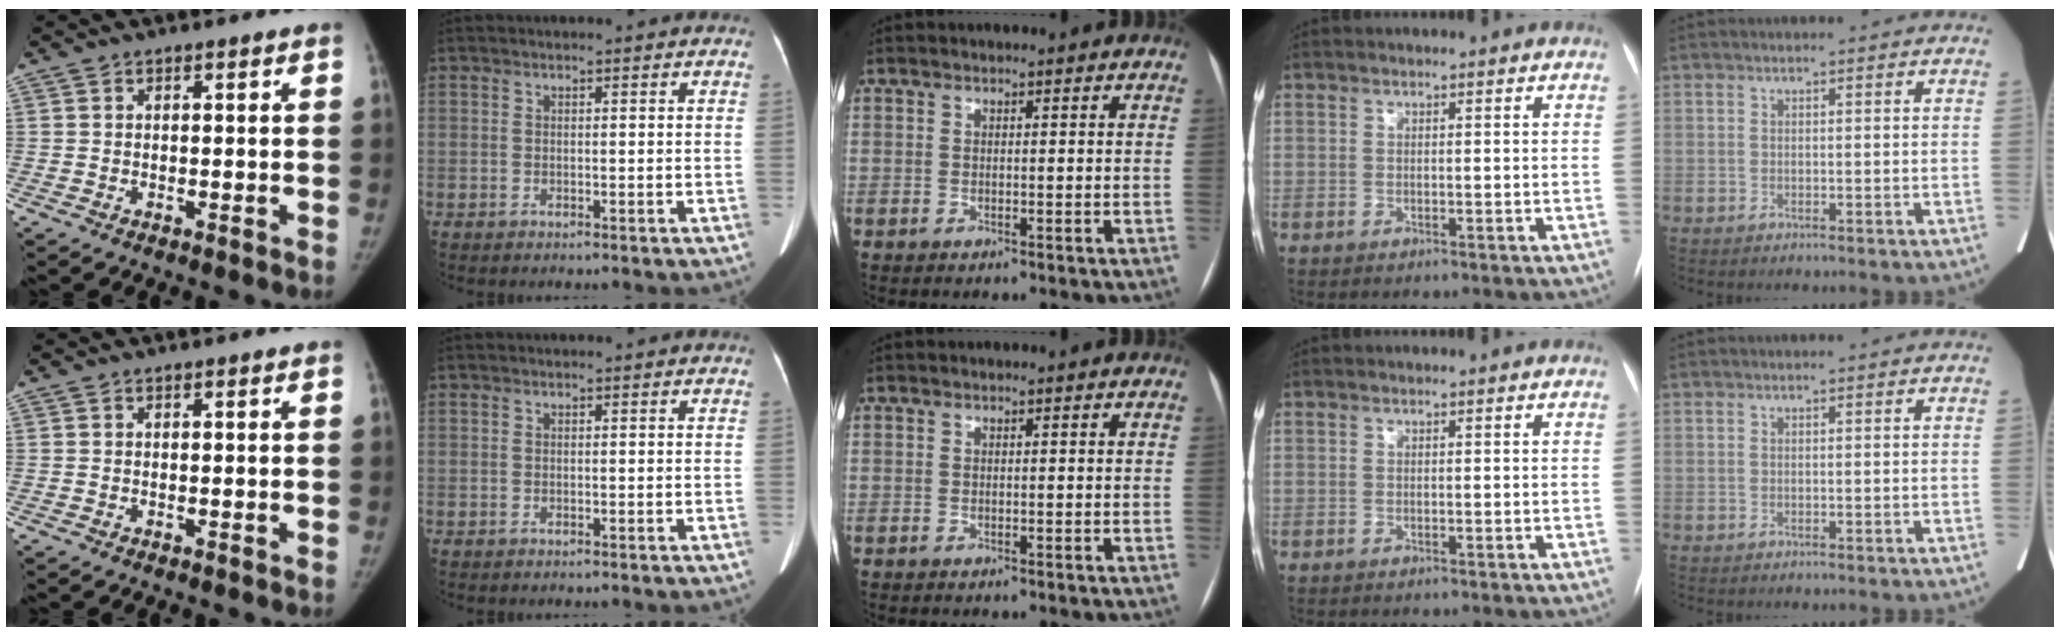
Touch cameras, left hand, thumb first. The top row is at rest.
{}